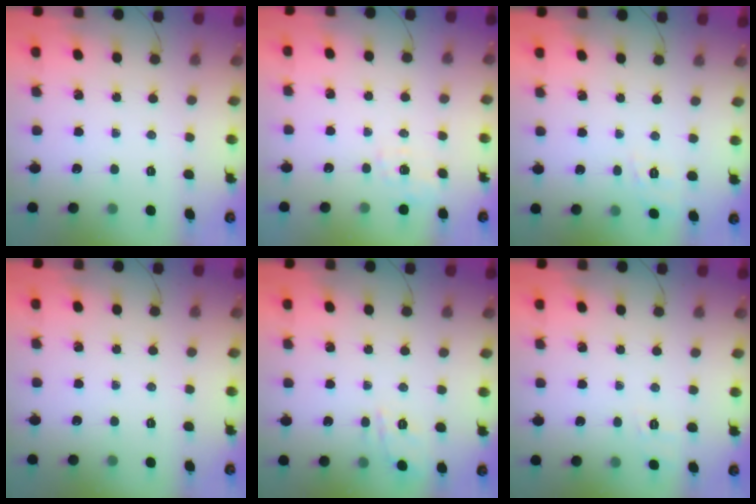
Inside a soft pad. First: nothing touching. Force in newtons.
{"total": 2.1, "press": 1.6, "slide": 1.4}
{"total": 1.9, "press": 0.5, "slide": 1.8}
{"total": 0.0}
{"total": 2.4, "press": 2.0, "slide": 1.3}
{"total": 2.8, "press": 2.2, "slide": 1.8}